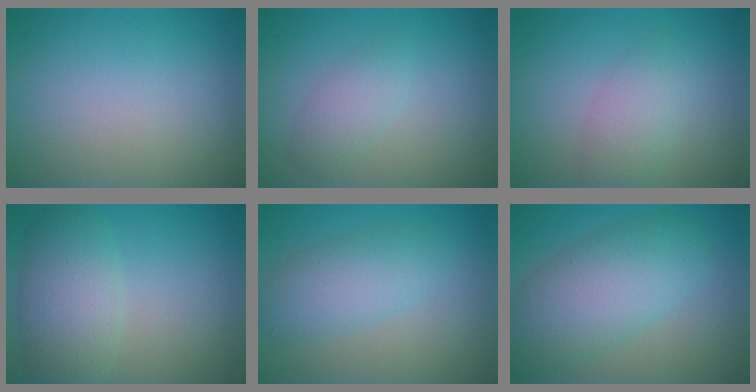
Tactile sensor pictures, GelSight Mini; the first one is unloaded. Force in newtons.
{"total": 1.9, "press": 1.9, "slide": 0.1}
{"total": 2.9, "press": 2.9, "slide": 0.1}
{"total": 4.8, "press": 4.8, "slide": 0.2}
{"total": 3.8, "press": 3.8, "slide": 0.1}
{"total": 7.0, "press": 7.0, "slide": 0.3}